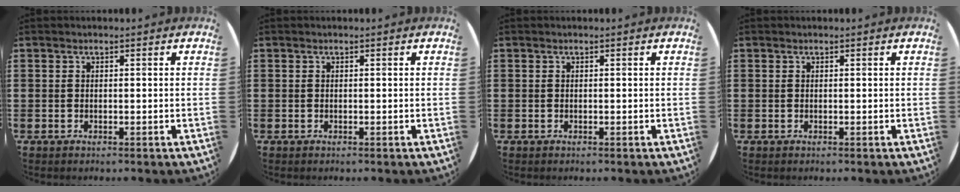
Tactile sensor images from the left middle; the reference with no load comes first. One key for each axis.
{"total": 0.0}
{"total": 0.0}
{"total": 0.0}